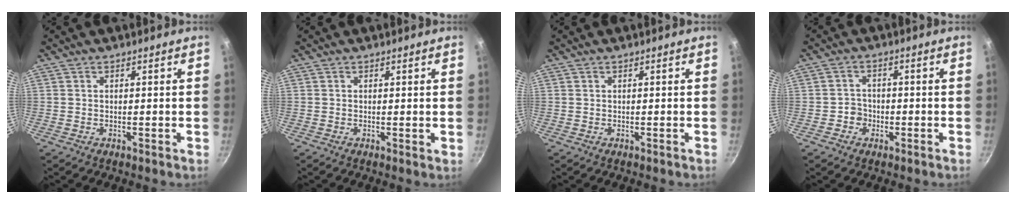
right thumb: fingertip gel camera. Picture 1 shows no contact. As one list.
[{"total": 0.5, "force": [0.2, 0.2, 0.4], "torque": [-0.006, -0.003, 0.000]}, {"total": 0.0}, {"total": 2.9, "force": [-1.2, 2.5, 0.7], "torque": [0.012, 0.013, -0.021]}]